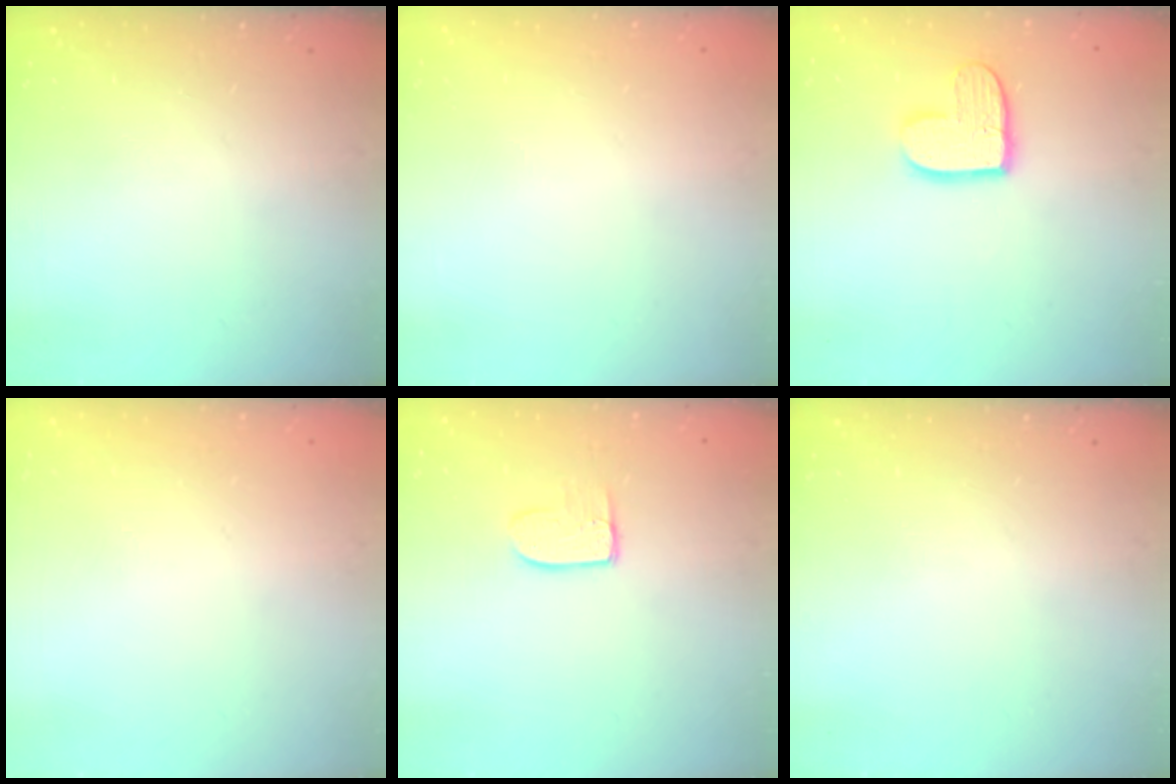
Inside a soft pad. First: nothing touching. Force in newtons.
{"total": 0.0}
{"total": 11.0, "press": 10.9, "slide": 0.9}
{"total": 0.0}
{"total": 6.8, "press": 6.7, "slide": 0.4}
{"total": 0.0}